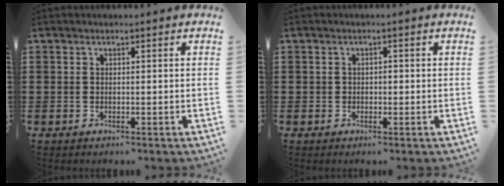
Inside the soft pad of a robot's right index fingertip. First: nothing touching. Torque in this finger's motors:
{"motor_torque": [0.11, -0.11, 0.02, 0.01]}